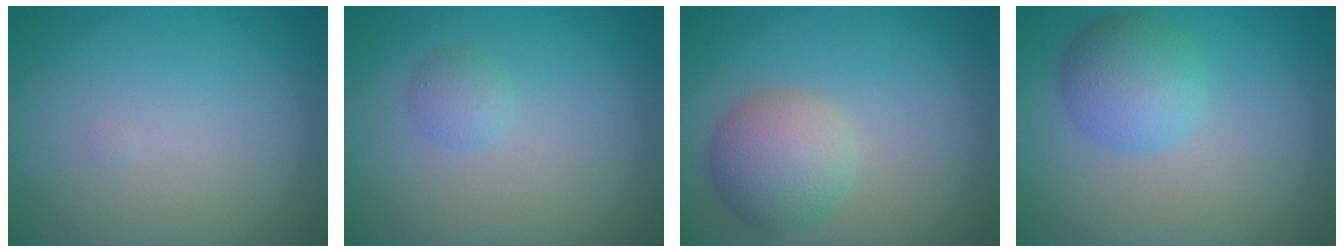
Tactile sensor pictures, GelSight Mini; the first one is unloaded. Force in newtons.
{"total": 1.3, "press": 1.3, "slide": 0.1}
{"total": 4.4, "press": 4.4, "slide": 0.2}
{"total": 4.0, "press": 4.0, "slide": 0.1}